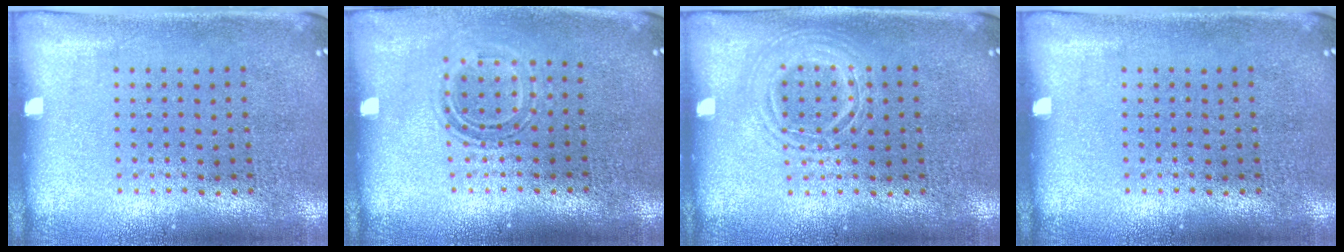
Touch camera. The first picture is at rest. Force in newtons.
{"total": 1.3, "press": 1.1, "slide": 0.7}
{"total": 2.2, "press": 2.2, "slide": 0.3}
{"total": 0.0}